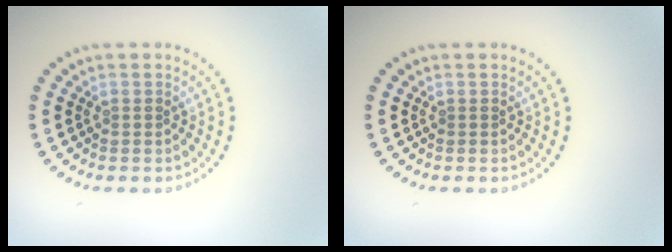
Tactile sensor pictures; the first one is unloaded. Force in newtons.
{"total": 0.0}